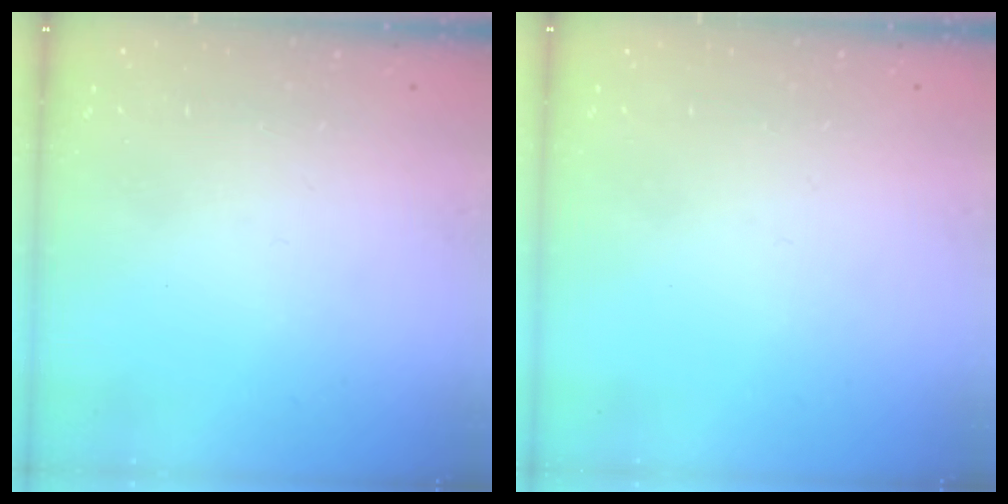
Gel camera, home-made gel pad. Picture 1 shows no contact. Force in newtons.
{"total": 0.0}